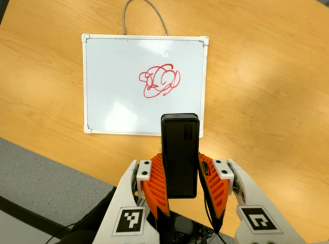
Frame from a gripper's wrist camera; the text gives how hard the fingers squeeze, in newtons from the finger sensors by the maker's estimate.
{"total": 4.5, "left": 3.4, "right": 5.6}